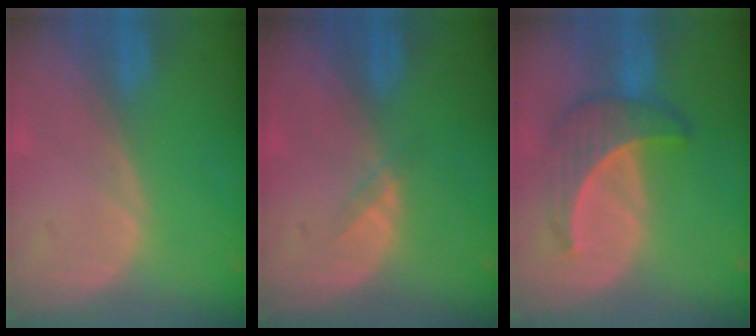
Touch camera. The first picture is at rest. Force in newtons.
{"total": 1.4, "press": 1.1, "slide": 0.8}
{"total": 6.5, "press": 6.3, "slide": 1.7}